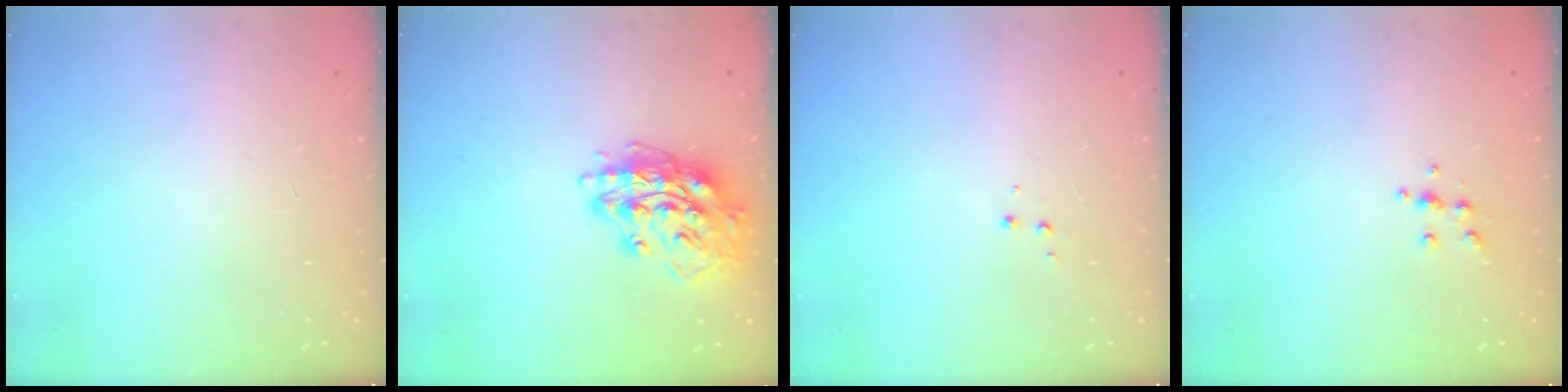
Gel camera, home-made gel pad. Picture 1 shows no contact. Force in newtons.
{"total": 15.6, "press": 15.6, "slide": 1.3}
{"total": 3.9, "press": 3.9, "slide": 0.5}
{"total": 4.7, "press": 4.6, "slide": 0.5}